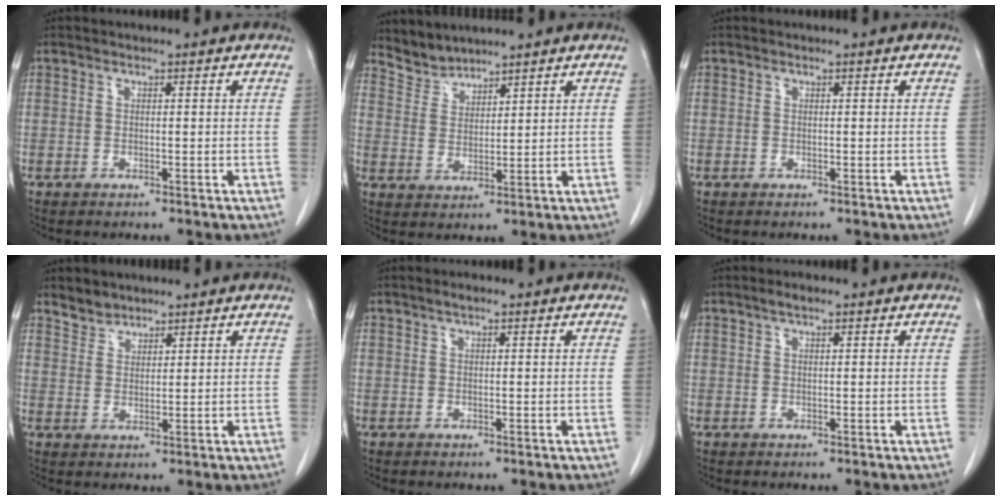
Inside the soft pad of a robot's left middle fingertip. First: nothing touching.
{"total": 3.9, "force": [3.8, 0.6, -0.6], "torque": [0.011, 0.005, 0.084]}
{"total": 0.0}
{"total": 2.8, "force": [2.5, 1.3, 0.0], "torque": [0.002, 0.005, 0.045]}
{"total": 1.1, "force": [0.8, 0.2, 0.8], "torque": [-0.020, 0.005, 0.013]}
{"total": 1.5, "force": [1.0, 0.3, 1.0], "torque": [-0.026, 0.006, 0.018]}